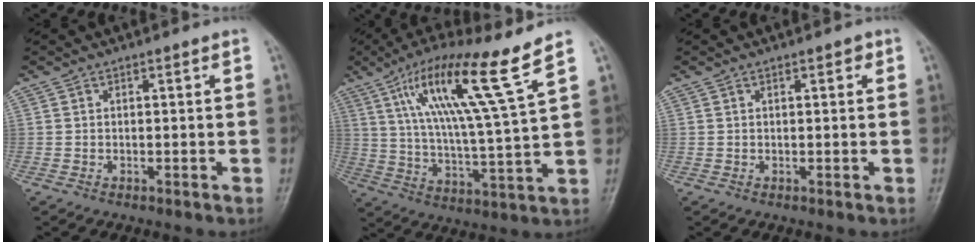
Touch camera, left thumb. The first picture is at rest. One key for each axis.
{"total": 16.4, "fx": 9.1, "fy": 0.1, "fz": 13.6, "tx": -0.240, "ty": -0.040, "tz": 0.163}
{"total": 1.3, "fx": 0.6, "fy": 0.6, "fz": 1.0, "tx": -0.009, "ty": 0.001, "tz": 0.007}